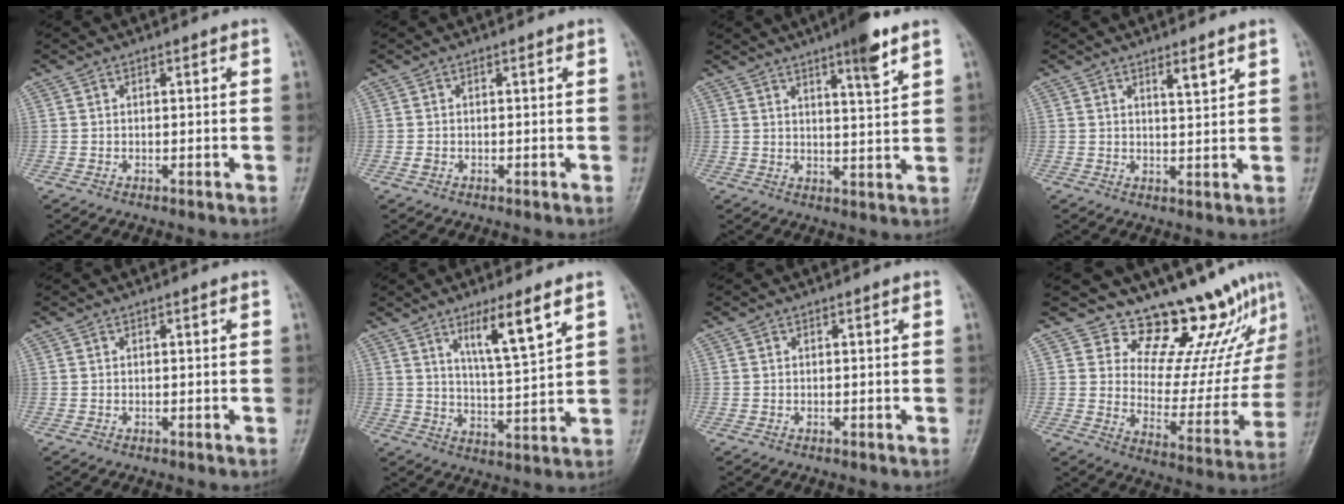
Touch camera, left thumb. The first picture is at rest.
{"total": 0.9, "force": [-0.1, 0.6, 0.7], "torque": [-0.010, 0.001, -0.001]}
{"total": 7.7, "force": [4.9, 0.9, 5.9], "torque": [-0.084, -0.028, 0.072]}
{"total": 3.3, "force": [2.1, 0.5, 2.5], "torque": [-0.040, -0.017, 0.035]}
{"total": 0.0}
{"total": 9.6, "force": [5.5, 1.1, 7.8], "torque": [-0.135, -0.041, 0.100]}
{"total": 0.0}
{"total": 15.5, "force": [13.0, 5.7, 6.4], "torque": [-0.034, -0.115, 0.186]}